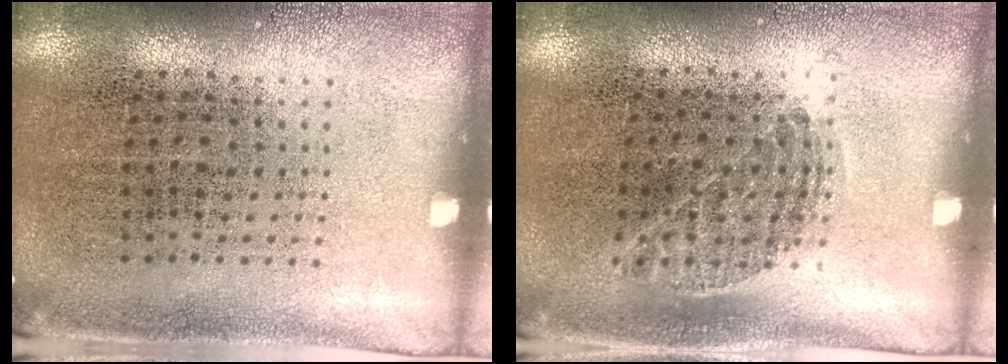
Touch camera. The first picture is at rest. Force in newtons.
{"total": 0.8, "press": 0.6, "slide": 0.5}